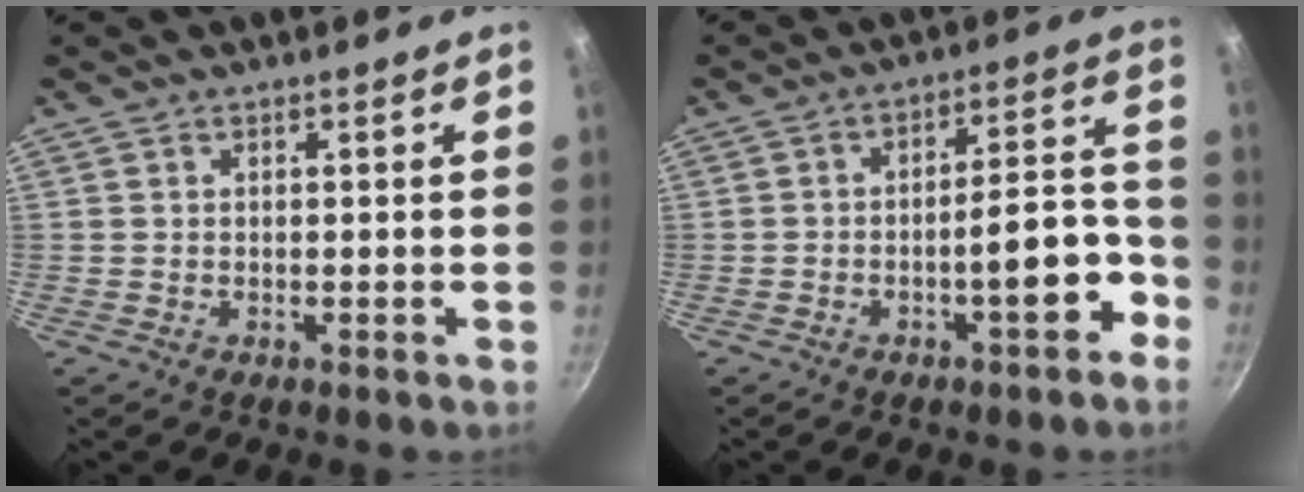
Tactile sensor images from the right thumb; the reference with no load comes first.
{"total": 10.1, "force": [-4.7, 3.1, 8.3], "torque": [-0.095, 0.058, -0.064]}